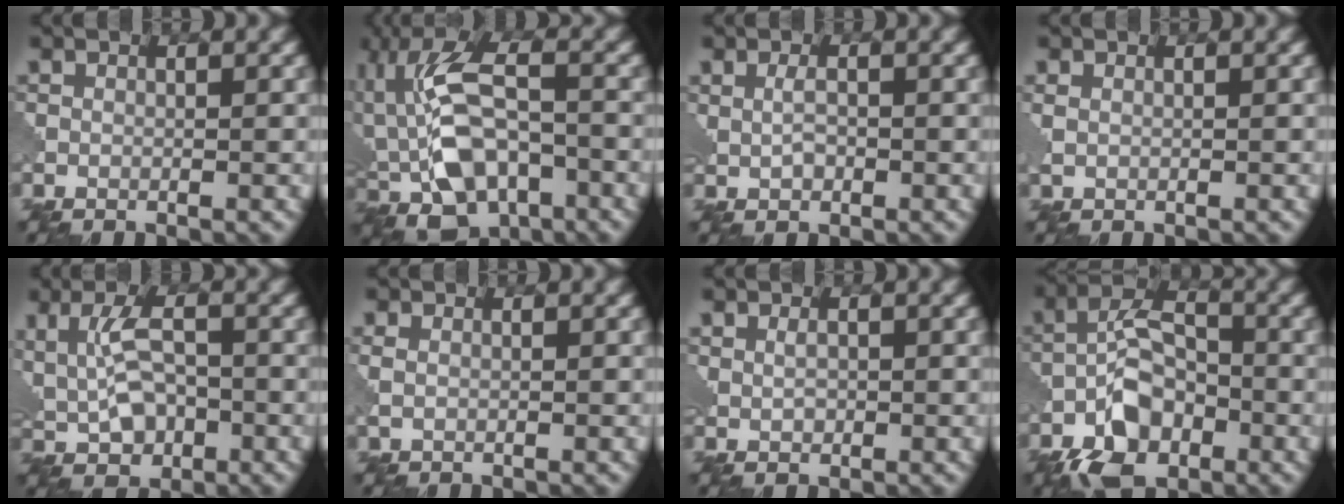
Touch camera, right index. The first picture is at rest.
{"total": 10.8, "force": [-1.7, 6.2, 8.6], "torque": [-0.158, 0.012, -0.044]}
{"total": 1.6, "force": [0.1, 1.0, 1.2], "torque": [-0.027, 0.000, 0.005]}
{"total": 1.0, "force": [0.3, 0.7, 0.6], "torque": [-0.019, 0.000, 0.010]}
{"total": 4.6, "force": [0.1, 2.7, 3.7], "torque": [-0.070, -0.002, 0.004]}
{"total": 1.2, "force": [0.2, 0.9, 0.8], "torque": [-0.020, 0.000, 0.009]}
{"total": 1.5, "force": [0.3, 1.1, 0.9], "torque": [-0.017, 0.000, 0.008]}
{"total": 7.6, "force": [-4.2, 4.0, 4.9], "torque": [-0.089, 0.006, -0.089]}